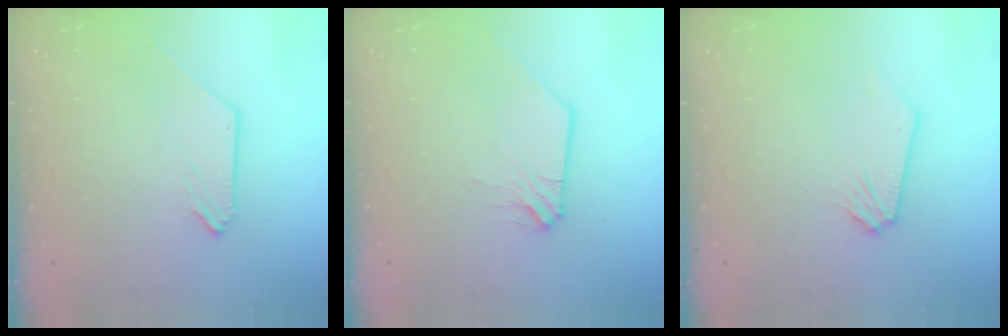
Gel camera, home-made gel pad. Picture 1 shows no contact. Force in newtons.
{"total": 1.0, "press": 1.0, "slide": 0.2}
{"total": 0.0}